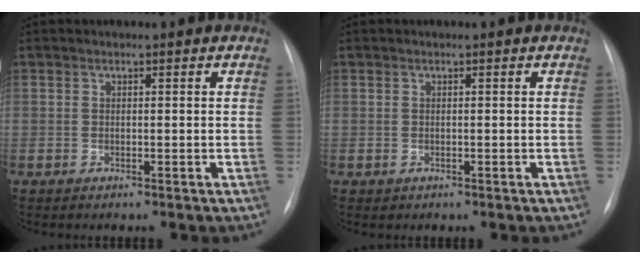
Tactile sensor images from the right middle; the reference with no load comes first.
{"total": 0.0}